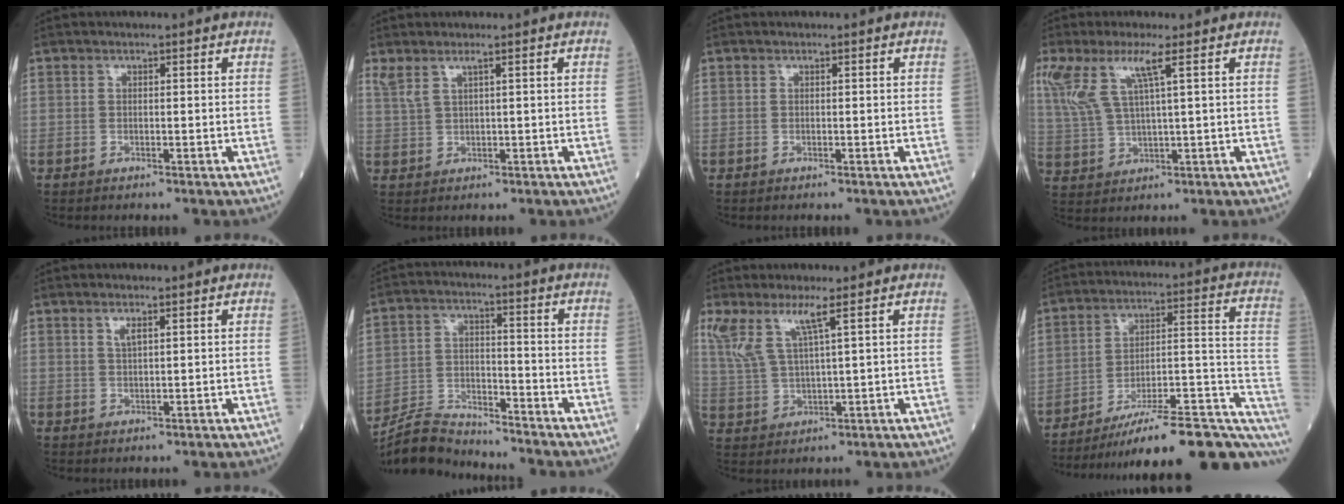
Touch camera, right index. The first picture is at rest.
{"total": 2.5, "force": [1.7, 0.1, 1.8], "torque": [-0.052, 0.010, 0.044]}
{"total": 0.0}
{"total": 8.1, "force": [3.9, 0.8, 7.1], "torque": [-0.168, 0.013, 0.087]}
{"total": 1.7, "force": [1.0, 0.2, 1.3], "torque": [-0.029, -0.001, 0.021]}
{"total": 8.1, "force": [-8.0, 0.9, -0.3], "torque": [-0.001, 0.009, -0.149]}
{"total": 6.4, "force": [3.9, 0.2, 5.1], "torque": [-0.116, 0.007, 0.087]}
{"total": 25.8, "force": [-20.6, 3.2, 15.2], "torque": [-0.133, 0.015, -0.296]}